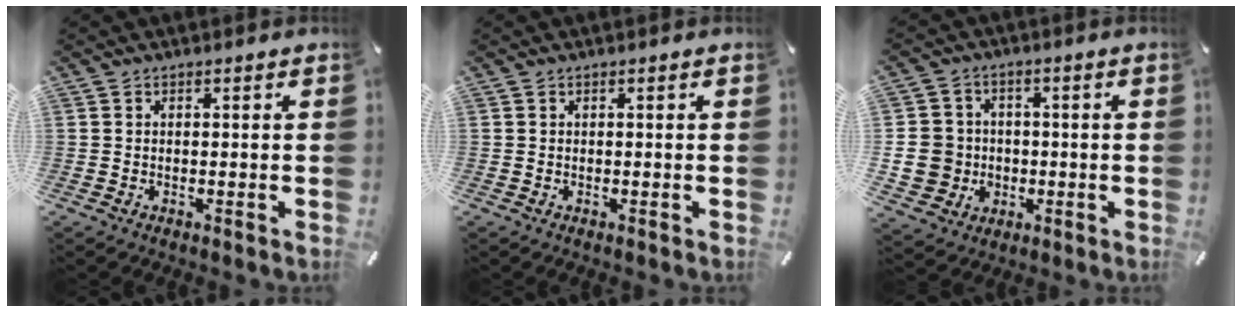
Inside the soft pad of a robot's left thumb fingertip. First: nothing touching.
{"total": 0.0}
{"total": 10.3, "force": [-0.8, 9.7, 3.4], "torque": [-0.087, 0.009, -0.010]}